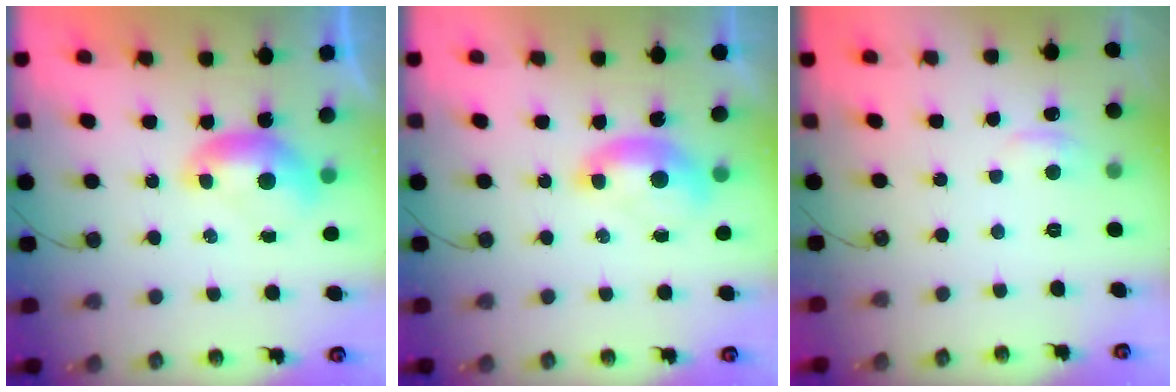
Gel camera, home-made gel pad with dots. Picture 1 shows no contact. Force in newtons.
{"total": 1.5, "press": 1.3, "slide": 0.7}
{"total": 2.1, "press": 2.0, "slide": 0.6}